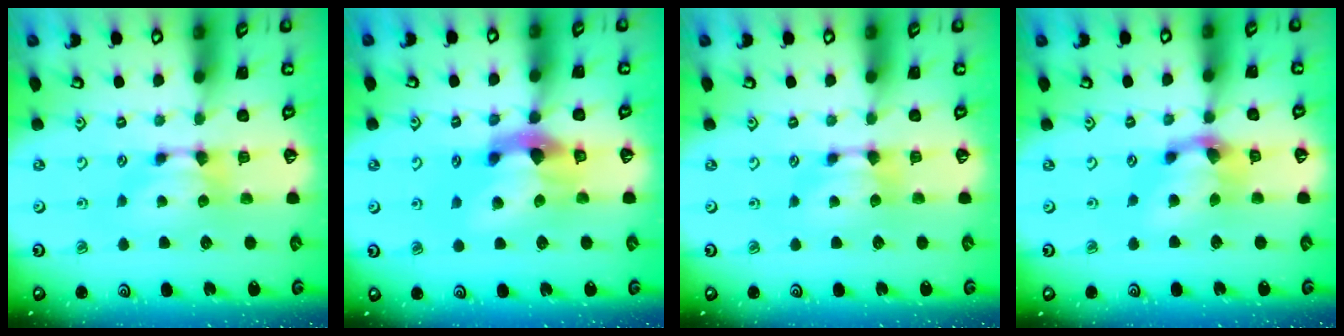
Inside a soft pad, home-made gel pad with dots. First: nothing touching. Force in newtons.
{"total": 6.3, "press": 5.9, "slide": 2.2}
{"total": 0.0}
{"total": 4.3, "press": 3.9, "slide": 1.8}